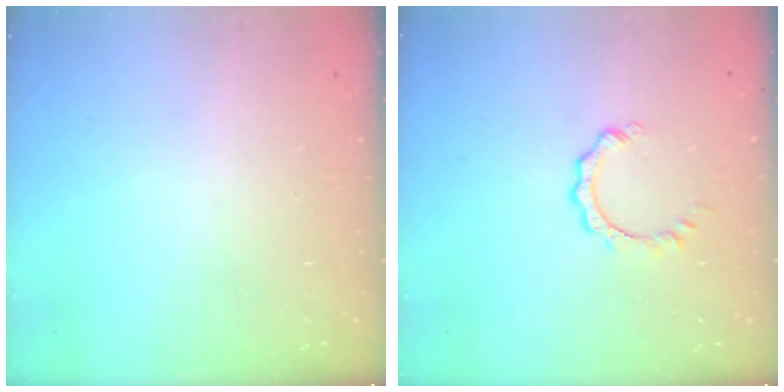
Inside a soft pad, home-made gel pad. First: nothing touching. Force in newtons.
{"total": 2.9, "press": 2.8, "slide": 0.3}